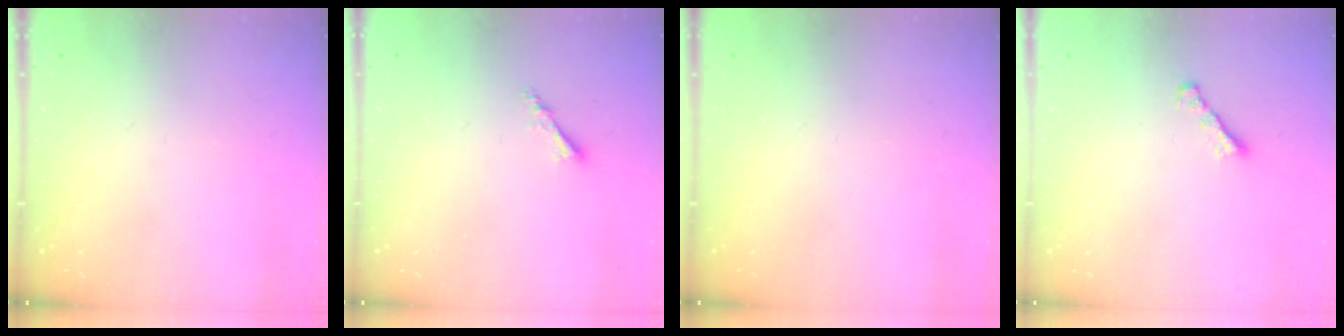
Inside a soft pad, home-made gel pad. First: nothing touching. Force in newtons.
{"total": 3.0, "press": 2.9, "slide": 0.6}
{"total": 0.0}
{"total": 1.8, "press": 1.7, "slide": 0.6}